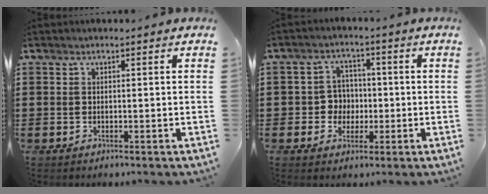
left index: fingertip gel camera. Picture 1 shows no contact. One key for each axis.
{"total": 4.6, "fx": -0.5, "fy": 4.3, "fz": 1.5, "tx": -0.043, "ty": 0.011, "tz": -0.012}